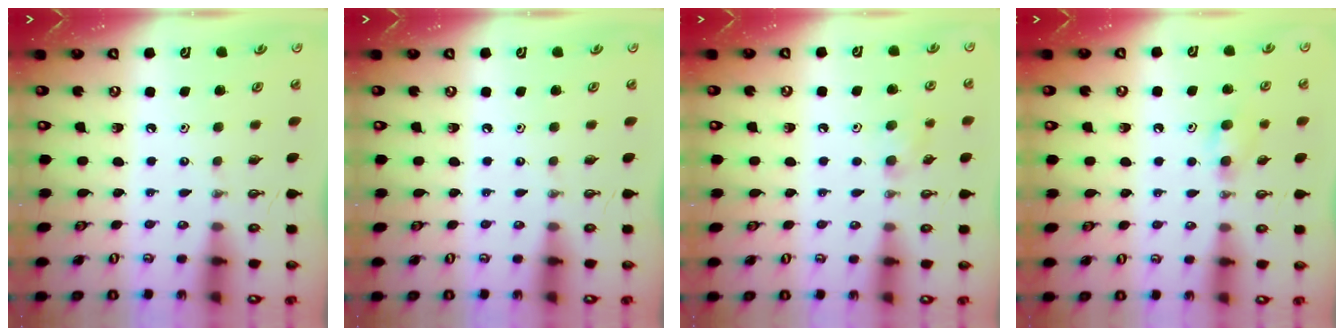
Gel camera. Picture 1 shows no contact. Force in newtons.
{"total": 0.0}
{"total": 6.6, "press": 5.0, "slide": 4.2}
{"total": 5.5, "press": 5.3, "slide": 1.4}